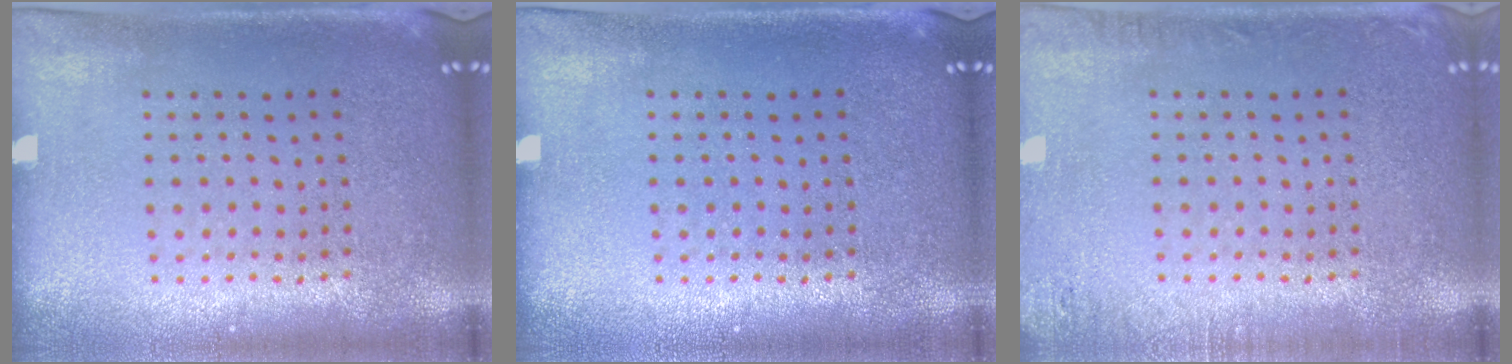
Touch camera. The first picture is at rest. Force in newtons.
{"total": 0.0}
{"total": 1.7, "press": 1.7, "slide": 0.2}